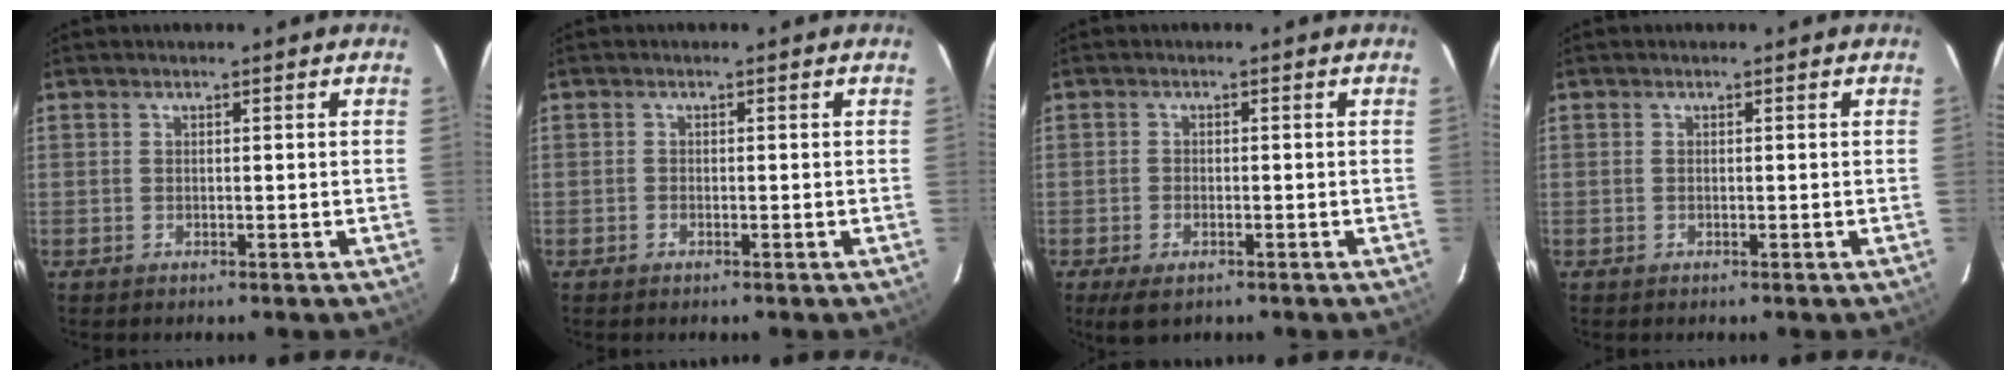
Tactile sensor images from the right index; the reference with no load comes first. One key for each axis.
{"total": 0.6, "fx": -0.5, "fy": 0.2, "fz": 0.2, "tx": -0.004, "ty": 0.001, "tz": -0.010}
{"total": 4.2, "fx": -2.6, "fy": 1.9, "fz": 2.7, "tx": -0.062, "ty": -0.013, "tz": -0.046}
{"total": 0.0}